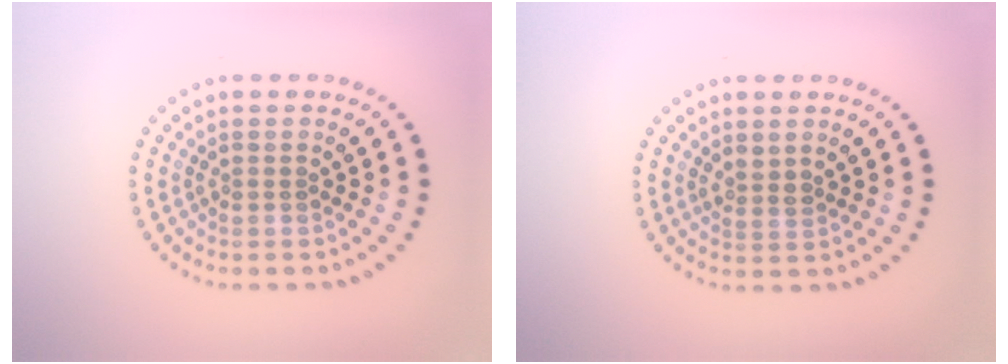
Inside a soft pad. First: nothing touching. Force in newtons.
{"total": 1.3, "press": 1.1, "slide": 0.7}